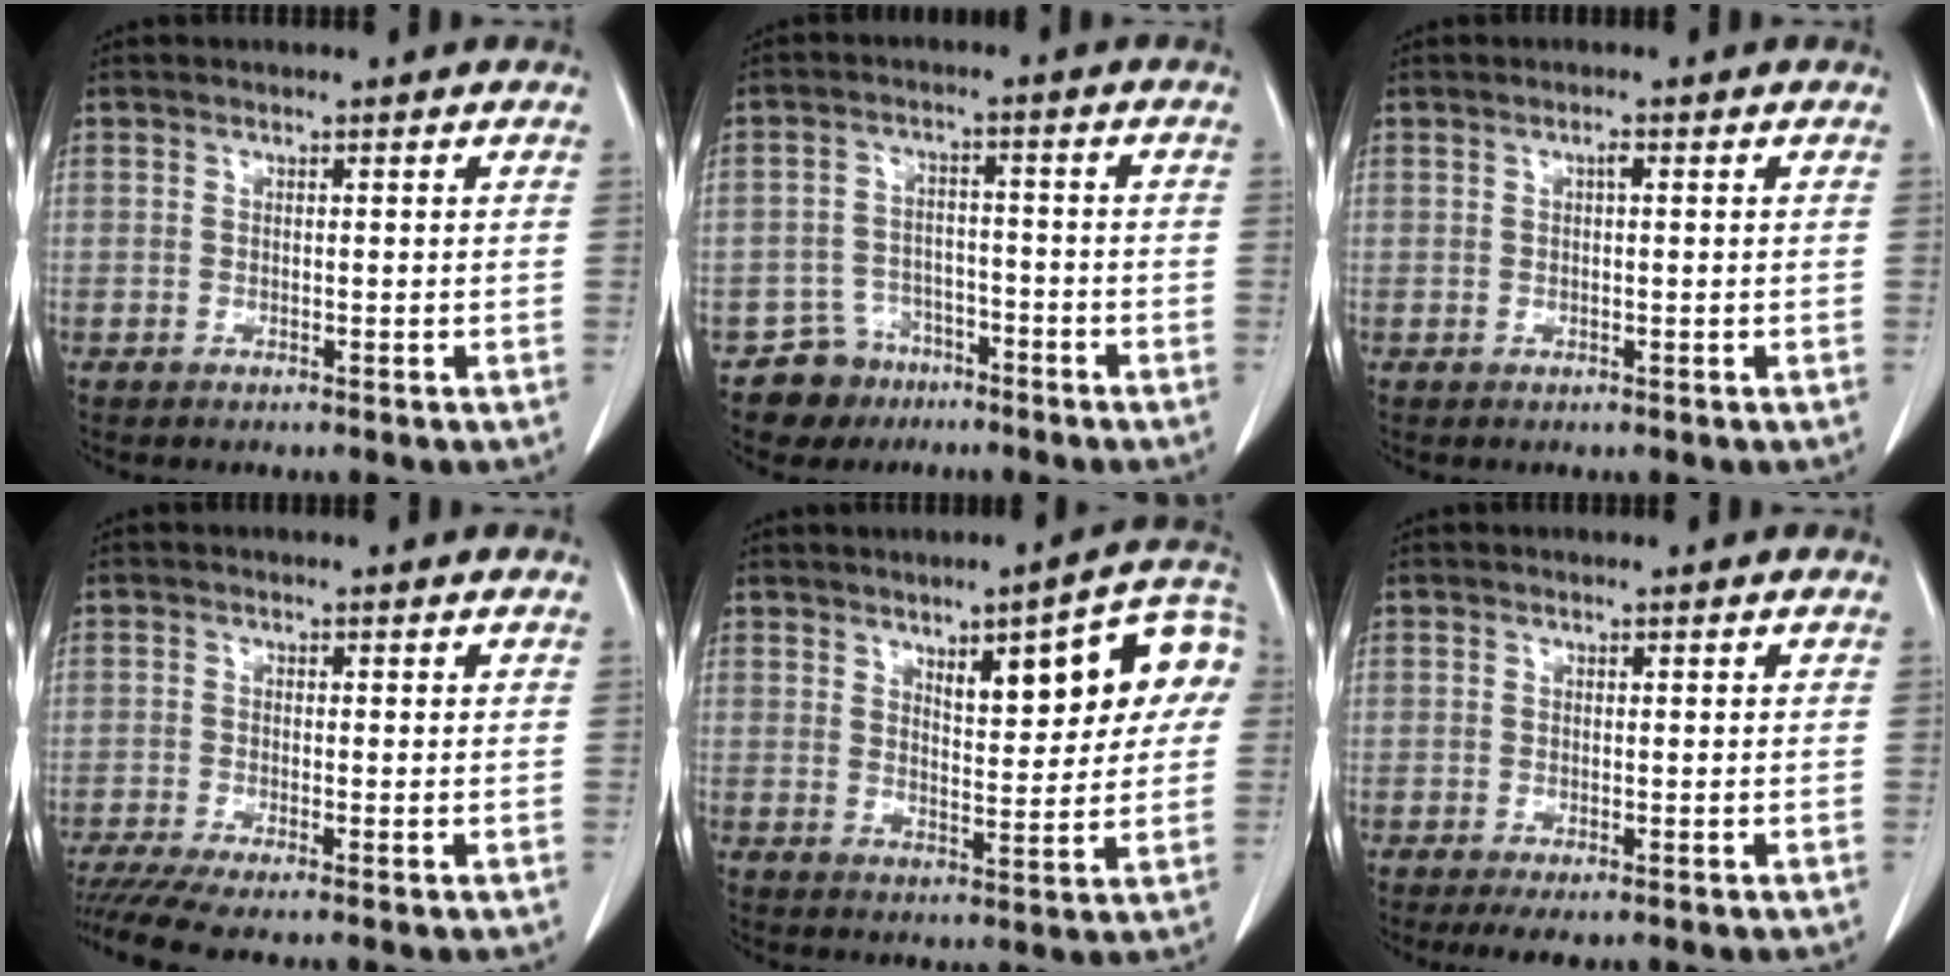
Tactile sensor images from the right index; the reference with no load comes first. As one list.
[{"total": 5.9, "force": [-4.1, 4.2, -0.2], "torque": [0.012, 0.012, -0.067]}, {"total": 0.8, "force": [0.2, 0.2, 0.7], "torque": [-0.014, 0.002, 0.003]}, {"total": 4.7, "force": [-3.6, -0.2, 3.0], "torque": [-0.056, -0.010, -0.066]}, {"total": 12.3, "force": [4.1, 3.3, 11.1], "torque": [-0.142, 0.027, 0.057]}, {"total": 1.6, "force": [-0.8, 0.7, 1.2], "torque": [-0.019, -0.002, -0.009]}]